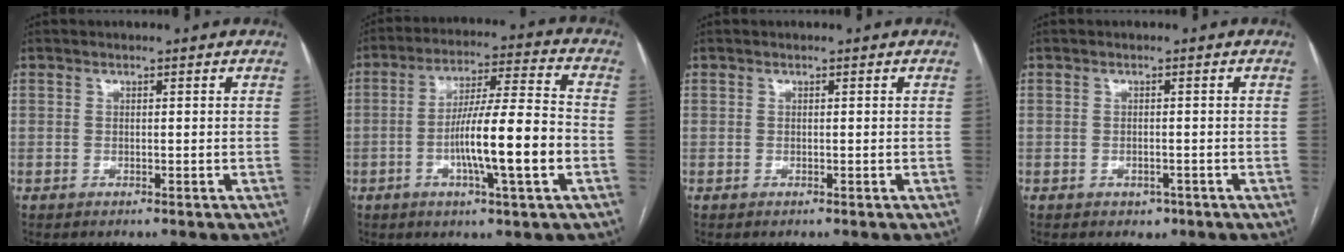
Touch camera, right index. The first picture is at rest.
{"total": 13.4, "force": [-3.4, 0.4, 13.0], "torque": [-0.226, 0.004, -0.058]}
{"total": 0.0}
{"total": 1.6, "force": [-0.9, 1.1, 0.7], "torque": [-0.011, 0.002, -0.005]}